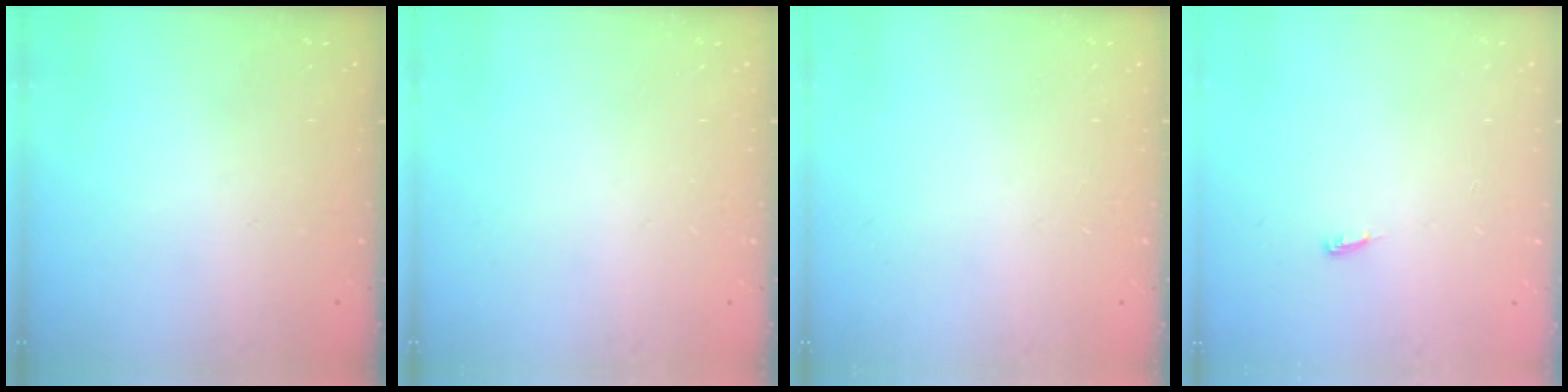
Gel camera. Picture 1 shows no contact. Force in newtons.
{"total": 0.0}
{"total": 0.0}
{"total": 3.4, "press": 3.3, "slide": 0.7}